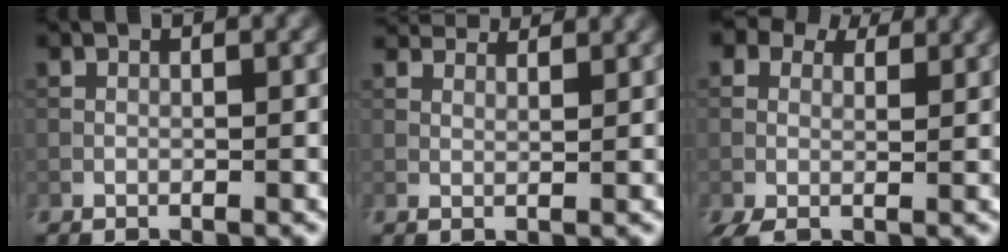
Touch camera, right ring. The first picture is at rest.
{"total": 5.4, "force": [4.7, 1.4, 2.2], "torque": [-0.053, 0.005, 0.072]}
{"total": 5.5, "force": [2.1, 3.9, 3.3], "torque": [-0.068, -0.003, 0.034]}